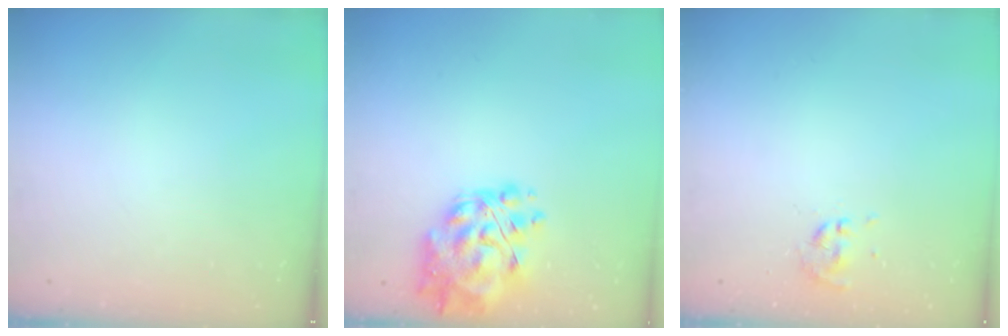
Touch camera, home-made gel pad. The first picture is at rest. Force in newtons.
{"total": 15.7, "press": 14.8, "slide": 5.0}
{"total": 0.0}